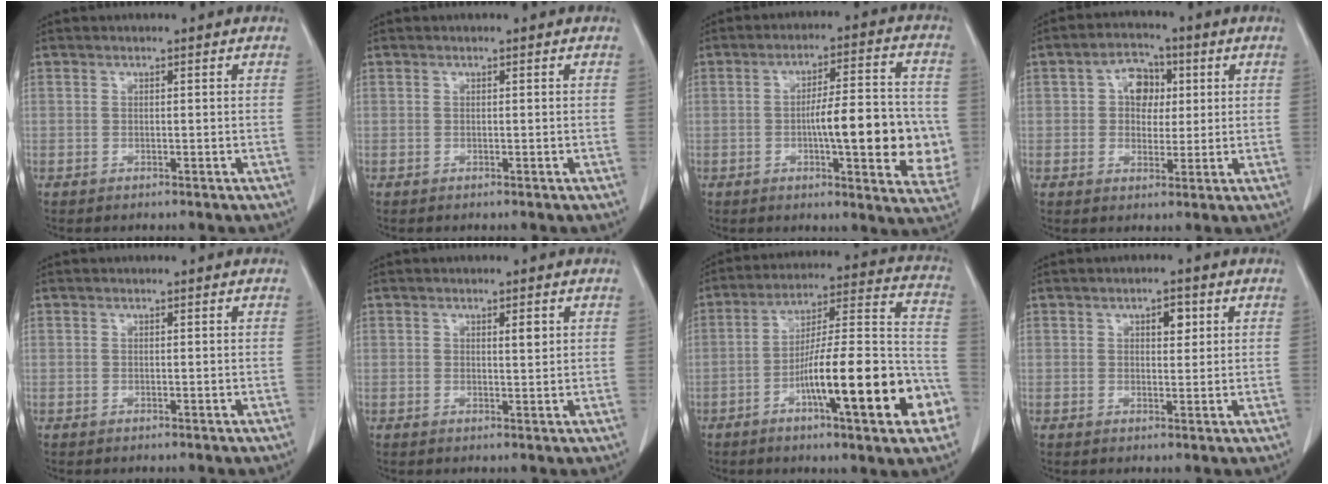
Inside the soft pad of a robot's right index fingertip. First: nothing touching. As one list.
[{"total": 0.0}, {"total": 15.2, "force": [-1.9, 3.2, 14.7], "torque": [-0.198, 0.011, -0.023]}, {"total": 5.8, "force": [1.3, 4.2, 3.7], "torque": [-0.060, 0.019, 0.022]}, {"total": 0.0}, {"total": 1.6, "force": [0.8, 0.5, 1.3], "torque": [-0.018, 0.000, 0.016]}, {"total": 21.0, "force": [-7.9, 2.6, 19.3], "torque": [-0.256, 0.015, -0.114]}, {"total": 2.7, "force": [1.1, 1.3, 2.1], "torque": [-0.028, 0.001, 0.015]}]